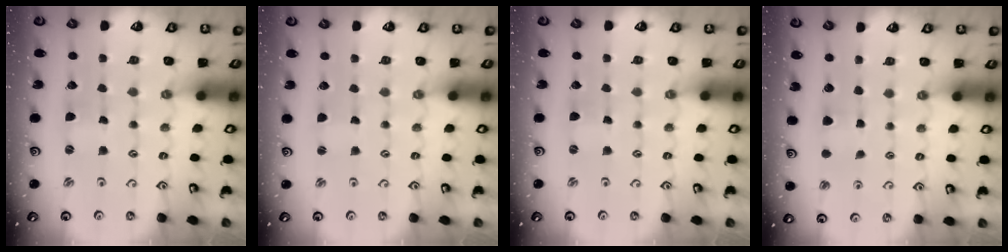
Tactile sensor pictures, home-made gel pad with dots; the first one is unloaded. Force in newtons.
{"total": 0.0}
{"total": 0.0}
{"total": 3.7, "press": 3.6, "slide": 0.4}